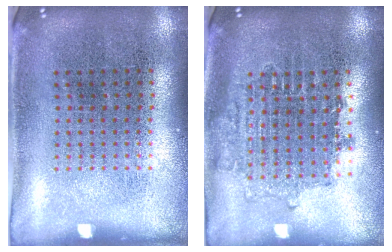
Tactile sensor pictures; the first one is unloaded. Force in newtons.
{"total": 1.6, "press": 1.3, "slide": 0.8}